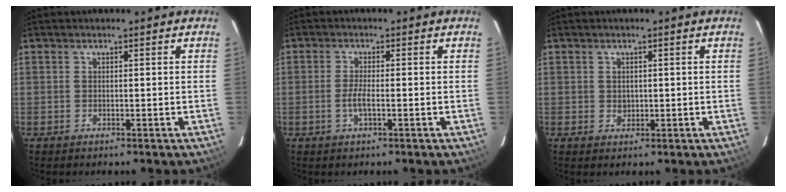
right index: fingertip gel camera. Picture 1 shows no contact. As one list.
[{"total": 2.8, "force": [-0.9, 0.4, 2.6], "torque": [-0.053, -0.002, -0.017]}, {"total": 1.5, "force": [0.3, 1.4, 0.5], "torque": [-0.006, 0.003, 0.007]}]